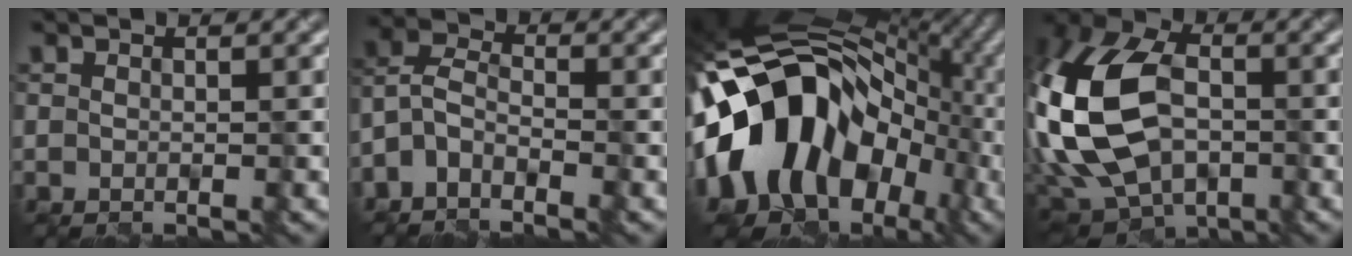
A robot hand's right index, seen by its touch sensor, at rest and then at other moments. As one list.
[{"total": 3.5, "force": [-2.3, 1.6, 2.1], "torque": [-0.047, 0.008, -0.059]}, {"total": 17.6, "force": [-3.3, 12.3, 12.2], "torque": [-0.188, 0.015, -0.066]}, {"total": 15.2, "force": [-0.9, 10.4, 11.0], "torque": [-0.267, -0.003, -0.035]}]